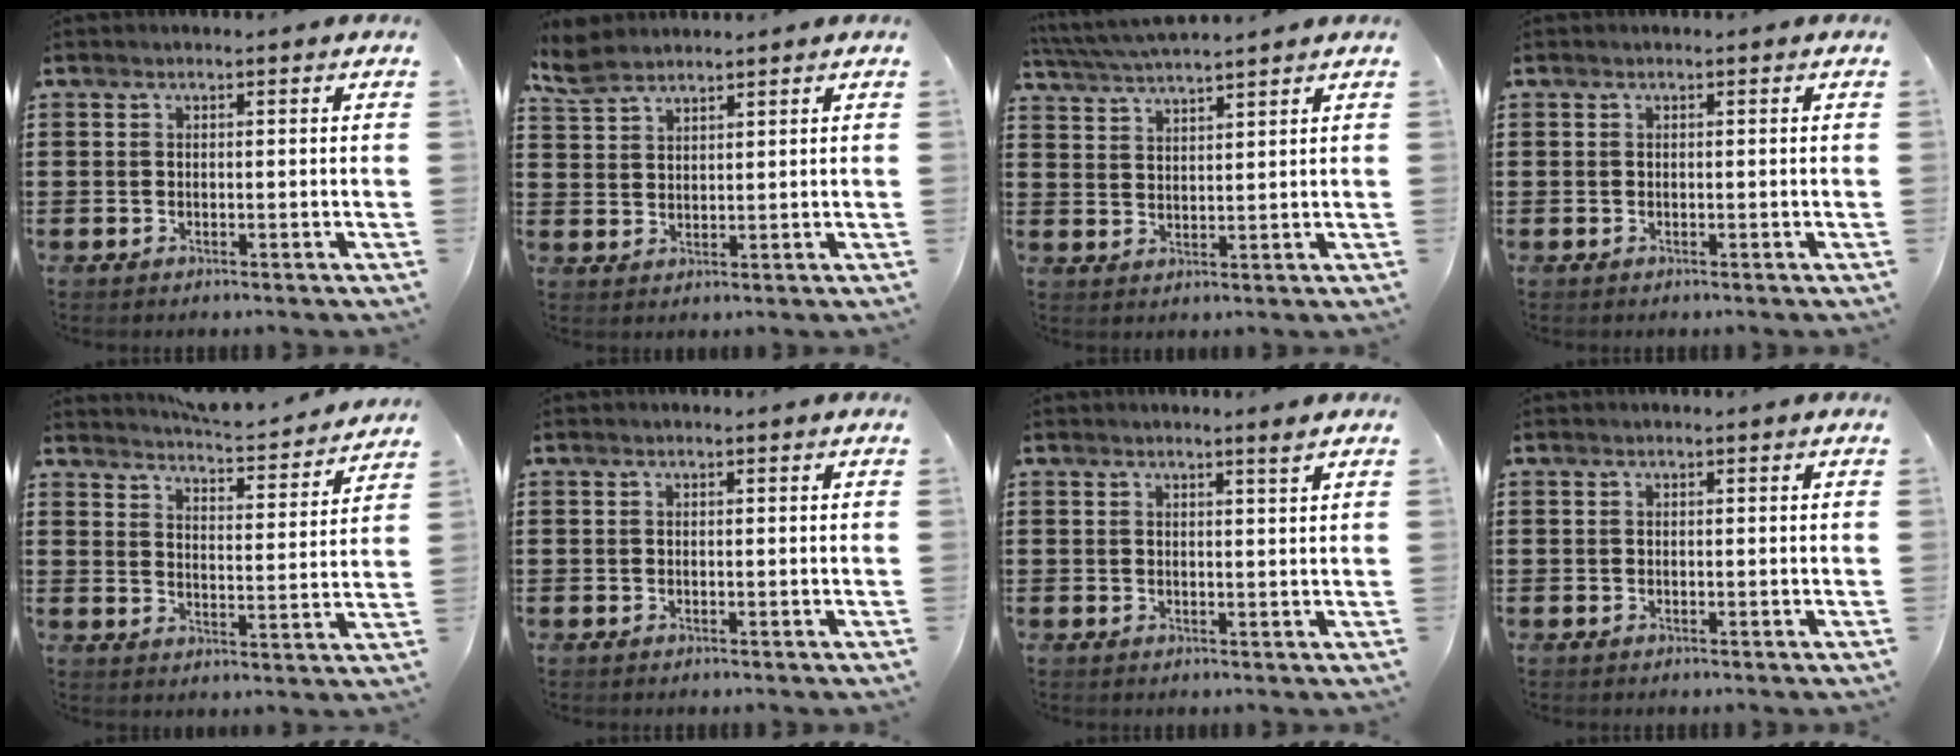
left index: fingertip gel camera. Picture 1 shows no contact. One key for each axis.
{"total": 4.2, "fx": 3.6, "fy": 1.4, "fz": 1.6, "tx": -0.043, "ty": -0.001, "tz": 0.069}
{"total": 4.3, "fx": 4.1, "fy": -0.4, "fz": 1.3, "tx": -0.037, "ty": -0.015, "tz": 0.072}
{"total": 0.0}
{"total": 4.2, "fx": 4.2, "fy": -0.1, "fz": 0.5, "tx": -0.024, "ty": -0.038, "tz": 0.067}
{"total": 0.0}
{"total": 2.0, "fx": 1.5, "fy": -0.4, "fz": 1.3, "tx": -0.026, "ty": -0.003, "tz": 0.026}
{"total": 0.0}